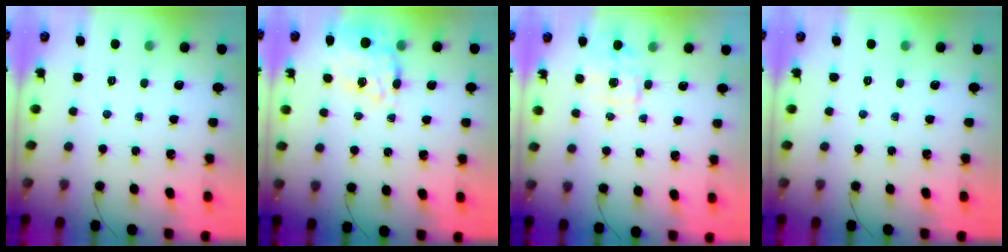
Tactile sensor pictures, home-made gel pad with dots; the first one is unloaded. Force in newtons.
{"total": 10.2, "press": 9.4, "slide": 3.9}
{"total": 5.8, "press": 5.7, "slide": 1.0}
{"total": 0.0}